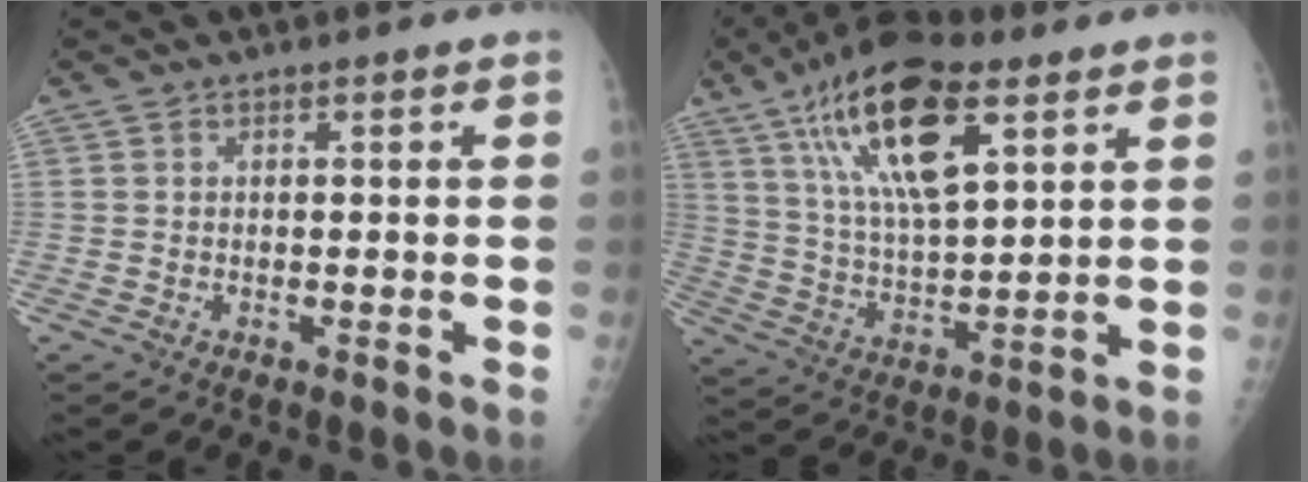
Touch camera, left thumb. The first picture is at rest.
{"total": 18.9, "force": [9.2, 7.3, 14.8], "torque": [-0.248, -0.024, 0.165]}